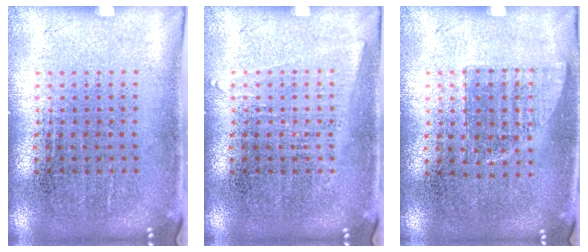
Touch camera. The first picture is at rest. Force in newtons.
{"total": 0.9, "press": 0.9, "slide": 0.3}
{"total": 0.6, "press": 0.5, "slide": 0.2}